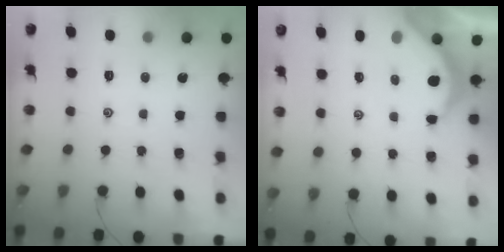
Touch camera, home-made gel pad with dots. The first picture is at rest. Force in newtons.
{"total": 5.9, "press": 5.9, "slide": 0.5}